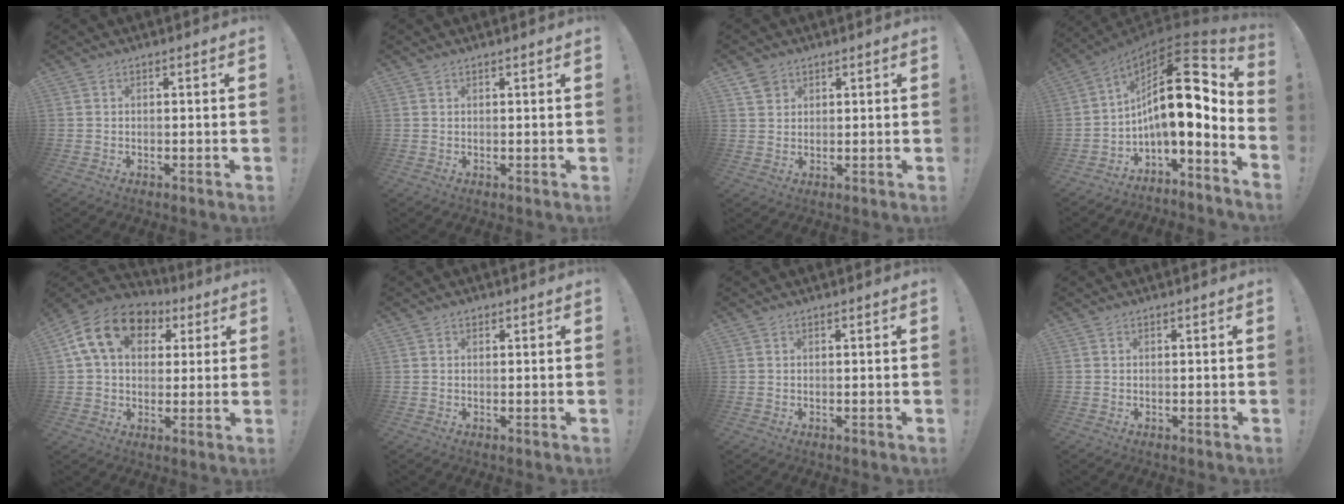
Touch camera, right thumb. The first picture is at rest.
{"total": 0.5, "force": [0.5, 0.0, 0.1], "torque": [0.003, -0.002, 0.009]}
{"total": 3.3, "force": [2.2, 2.4, 0.7], "torque": [-0.006, -0.008, 0.039]}
{"total": 18.9, "force": [3.8, 6.6, 17.3], "torque": [-0.291, -0.030, 0.061]}
{"total": 16.2, "force": [5.5, 11.5, 9.9], "torque": [-0.159, 0.000, 0.106]}
{"total": 0.8, "force": [0.5, 0.6, 0.2], "torque": [-0.001, 0.000, 0.009]}
{"total": 0.0}
{"total": 0.0}